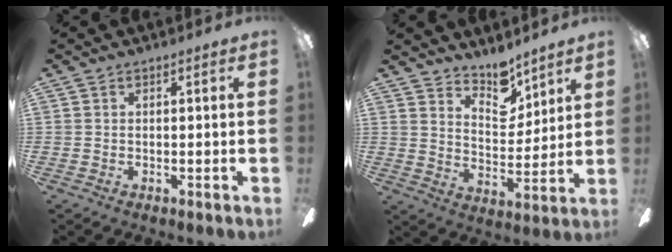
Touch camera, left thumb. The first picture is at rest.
{"total": 9.4, "force": [7.9, 4.0, 3.2], "torque": [-0.043, -0.056, 0.145]}